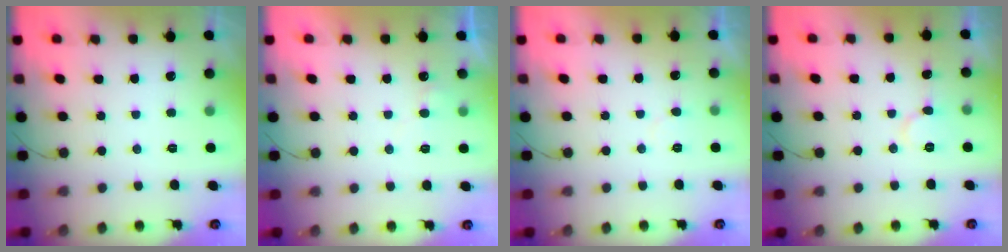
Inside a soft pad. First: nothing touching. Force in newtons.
{"total": 5.1, "press": 5.1, "slide": 0.3}
{"total": 3.4, "press": 3.4, "slide": 0.3}
{"total": 5.1, "press": 5.1, "slide": 0.3}